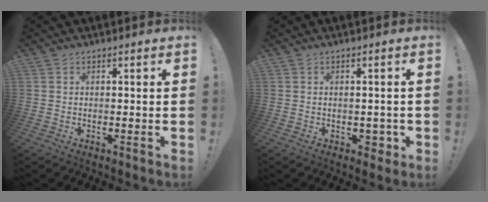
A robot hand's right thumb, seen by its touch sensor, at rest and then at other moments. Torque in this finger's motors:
{"motor_torque": [0.03, -0.01, -0.01, -0.13, 0.04]}